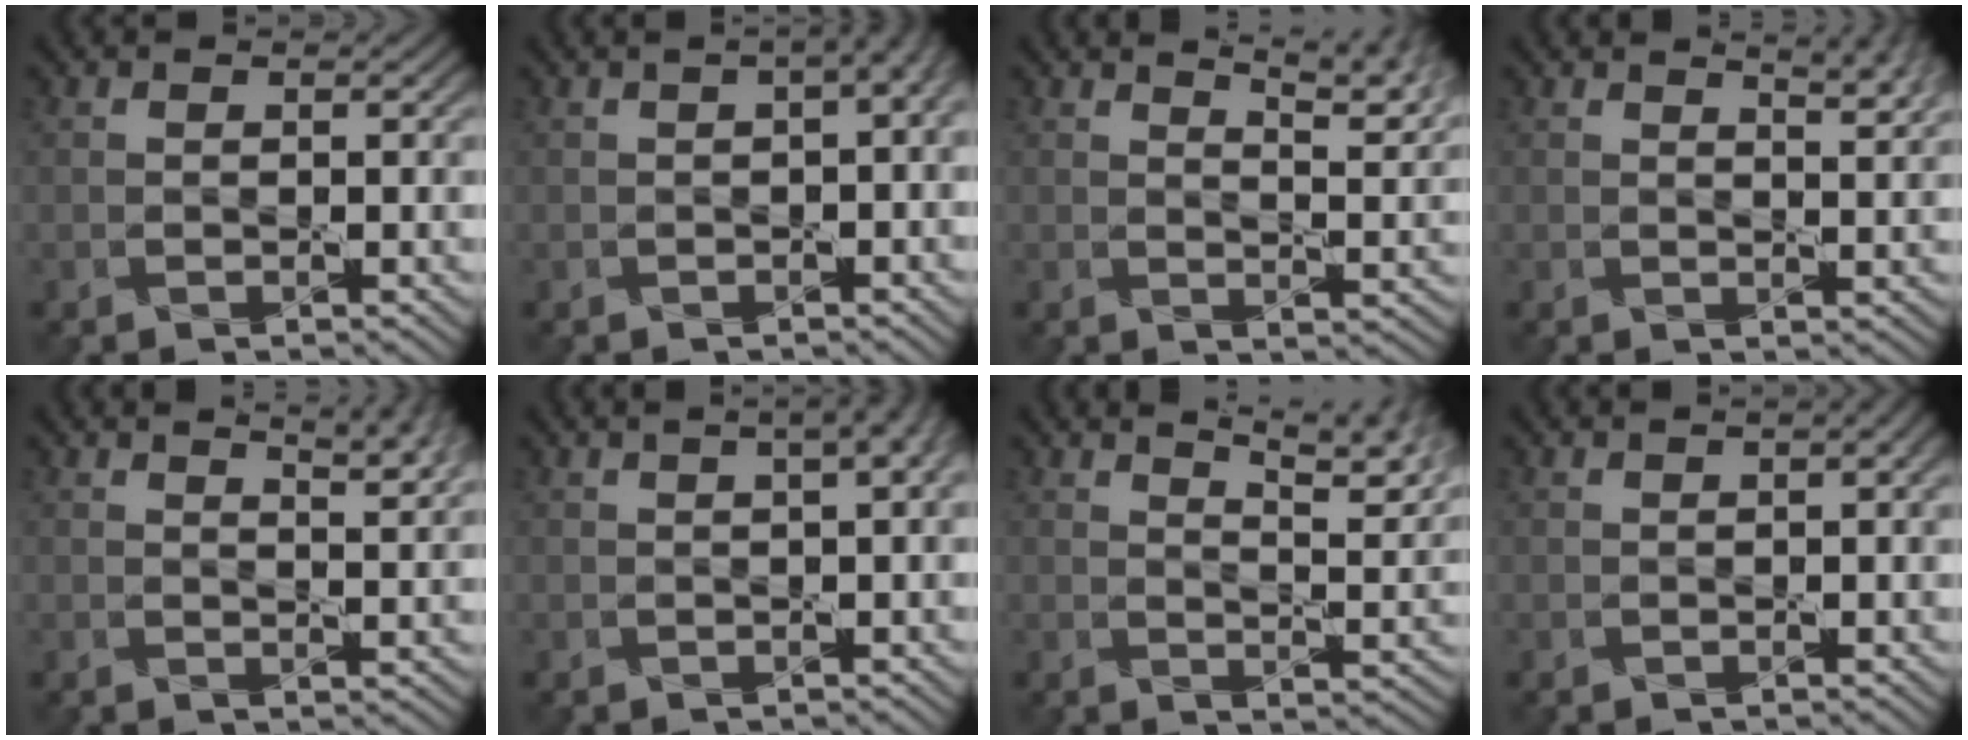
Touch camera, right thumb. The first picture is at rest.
{"total": 5.0, "force": [1.2, 1.9, 4.5], "torque": [-0.054, 0.009, 0.011]}
{"total": 6.8, "force": [5.3, 1.4, 4.1], "torque": [-0.057, -0.002, 0.069]}
{"total": 4.6, "force": [3.2, 1.3, 3.1], "torque": [-0.035, 0.008, 0.031]}
{"total": 5.1, "force": [3.6, 1.3, 3.4], "torque": [-0.039, 0.007, 0.037]}
{"total": 5.4, "force": [2.2, 2.1, 4.4], "torque": [-0.044, 0.019, 0.014]}
{"total": 8.2, "force": [6.2, 1.8, 5.1], "torque": [-0.069, 0.001, 0.077]}
{"total": 2.3, "force": [0.8, 0.6, 2.0], "torque": [-0.036, 0.005, 0.008]}